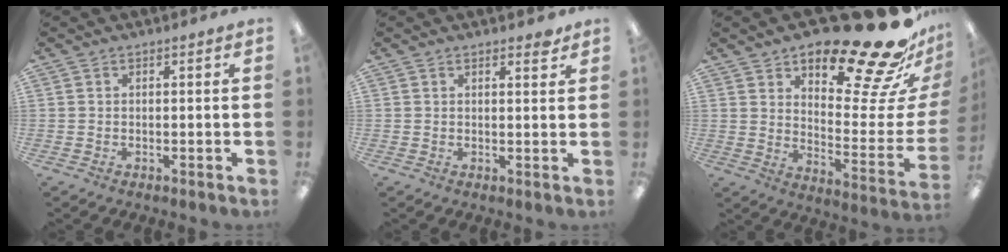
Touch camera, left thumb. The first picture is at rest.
{"total": 2.0, "force": [1.6, 0.7, 1.0], "torque": [-0.005, -0.006, 0.026]}
{"total": 26.0, "force": [20.3, 8.2, 14.0], "torque": [-0.168, -0.146, 0.326]}